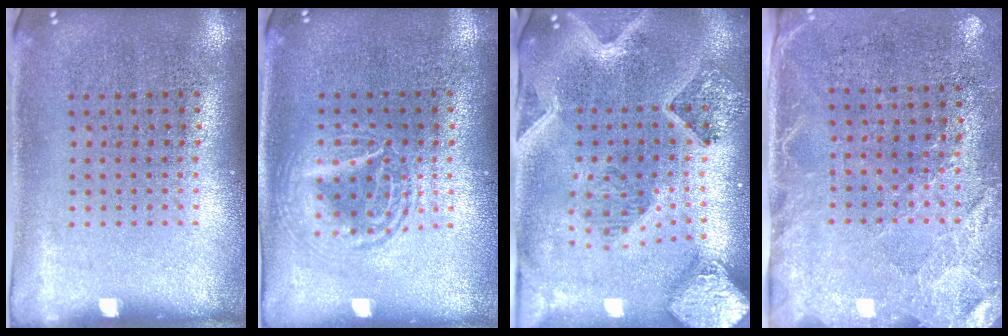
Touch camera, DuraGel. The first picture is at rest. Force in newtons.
{"total": 1.6, "press": 1.6, "slide": 0.2}
{"total": 2.9, "press": 2.6, "slide": 1.4}
{"total": 2.7, "press": 2.3, "slide": 1.3}